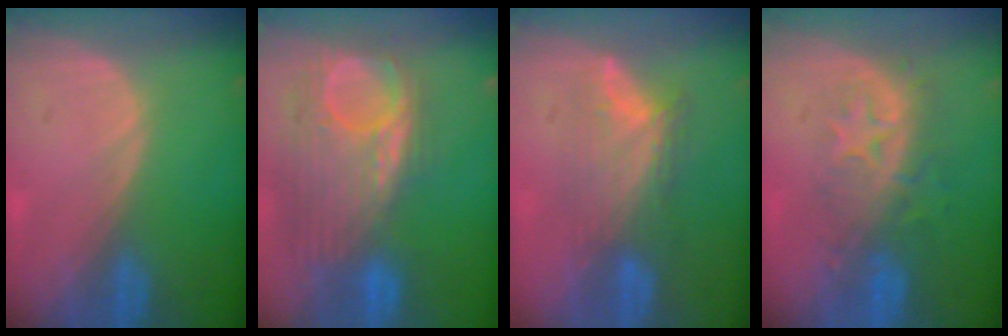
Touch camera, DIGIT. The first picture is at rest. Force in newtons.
{"total": 11.7, "press": 10.3, "slide": 5.5}
{"total": 7.0, "press": 6.7, "slide": 1.9}
{"total": 8.2, "press": 7.5, "slide": 3.3}